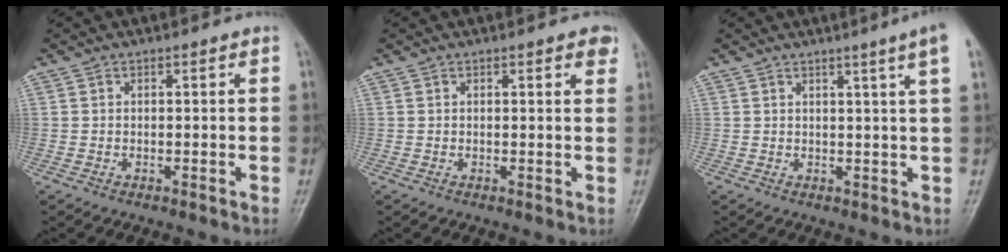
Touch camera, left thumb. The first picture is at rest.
{"total": 2.5, "force": [1.5, 1.0, 1.7], "torque": [-0.005, -0.002, 0.014]}
{"total": 5.3, "force": [3.0, -0.9, 4.3], "torque": [-0.060, -0.010, 0.036]}